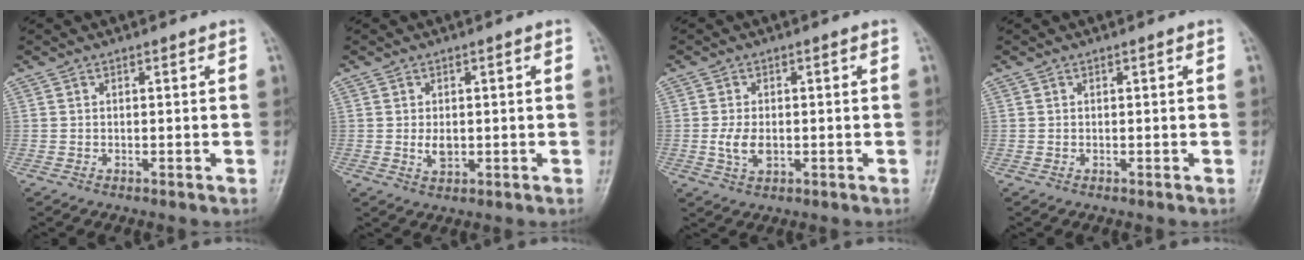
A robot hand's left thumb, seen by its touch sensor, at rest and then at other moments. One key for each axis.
{"total": 3.0, "fx": -0.1, "fy": 1.9, "fz": 2.4, "tx": -0.035, "ty": -0.002, "tz": 0.001}
{"total": 4.4, "fx": -0.6, "fy": 2.6, "fz": 3.4, "tx": -0.070, "ty": 0.001, "tz": -0.011}
{"total": 0.0}